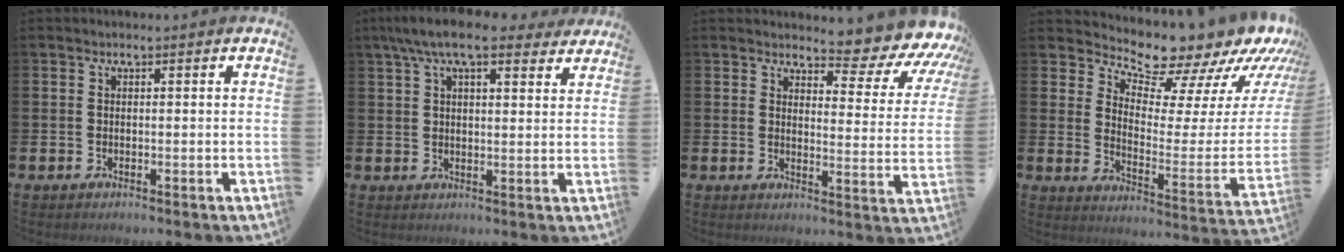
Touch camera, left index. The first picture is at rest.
{"total": 7.9, "force": [6.4, 2.3, 4.0], "torque": [-0.081, -0.013, 0.115]}
{"total": 4.8, "force": [4.4, 1.4, 1.3], "torque": [-0.025, -0.054, 0.066]}
{"total": 10.5, "force": [9.9, 2.7, 1.9], "torque": [-0.046, -0.109, 0.161]}